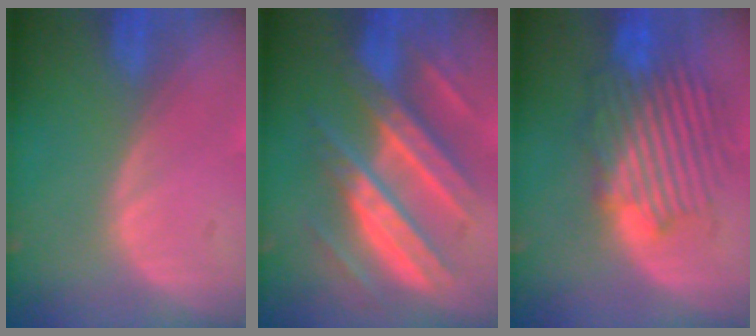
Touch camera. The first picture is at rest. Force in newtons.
{"total": 11.1, "press": 11.1, "slide": 1.0}
{"total": 9.1, "press": 9.0, "slide": 1.7}